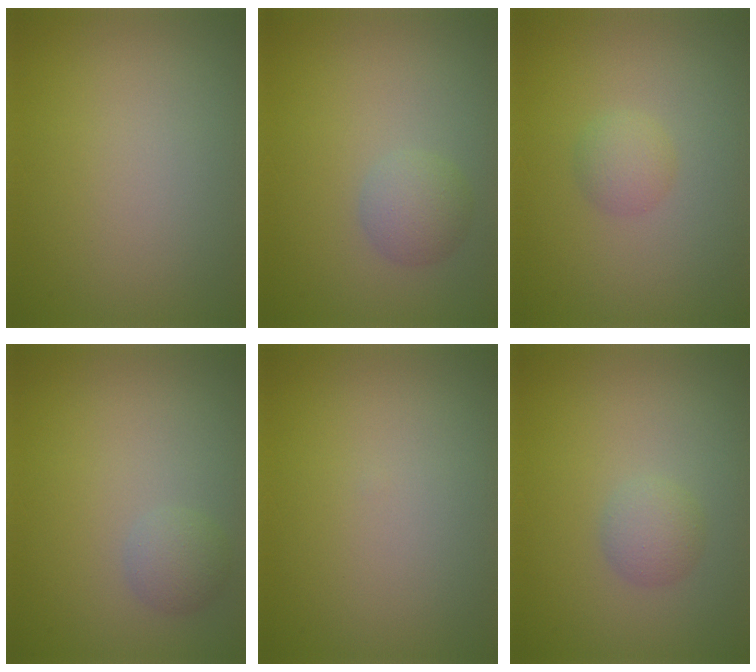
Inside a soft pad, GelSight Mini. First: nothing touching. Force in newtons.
{"total": 2.1, "press": 2.1, "slide": 0.1}
{"total": 1.5, "press": 1.5, "slide": 0.1}
{"total": 1.6, "press": 1.6, "slide": 0.1}
{"total": 0.0}
{"total": 1.7, "press": 1.7, "slide": 0.2}